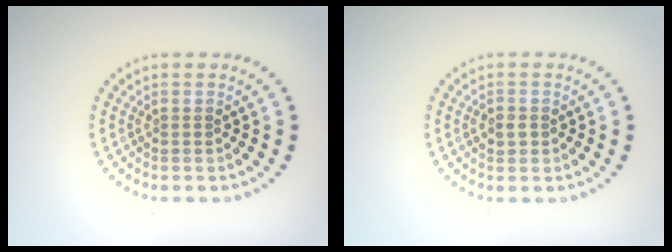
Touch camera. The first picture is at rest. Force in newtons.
{"total": 1.3, "press": 1.2, "slide": 0.2}